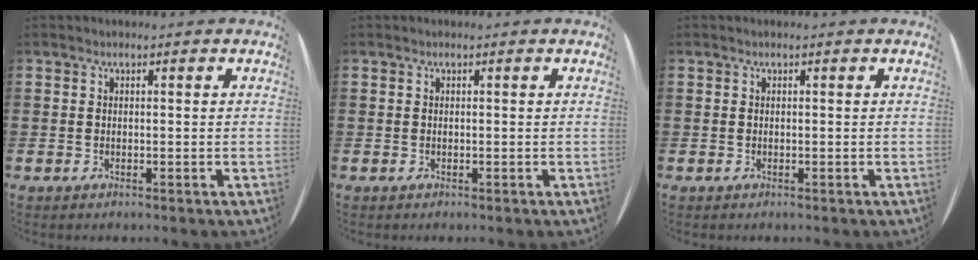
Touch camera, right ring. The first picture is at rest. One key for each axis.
{"total": 0.0}
{"total": 0.0}